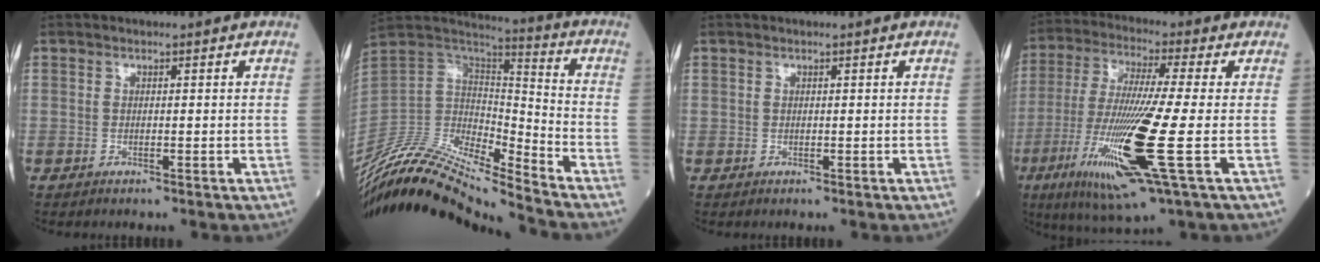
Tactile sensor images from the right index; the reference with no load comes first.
{"total": 20.6, "force": [-18.7, 1.4, 8.6], "torque": [-0.178, 0.020, -0.344]}
{"total": 0.0}
{"total": 17.9, "force": [-5.3, 0.2, 17.1], "torque": [-0.363, -0.038, -0.102]}